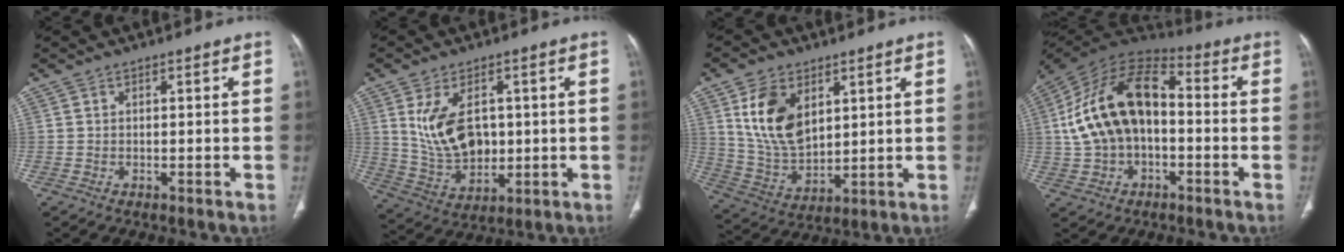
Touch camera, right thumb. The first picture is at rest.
{"total": 11.8, "force": [2.1, 7.6, 8.8], "torque": [-0.146, -0.010, 0.058]}
{"total": 13.6, "force": [5.0, 8.5, 9.4], "torque": [-0.157, -0.024, 0.110]}
{"total": 18.7, "force": [-0.2, 11.6, 14.7], "torque": [-0.268, 0.042, -0.007]}